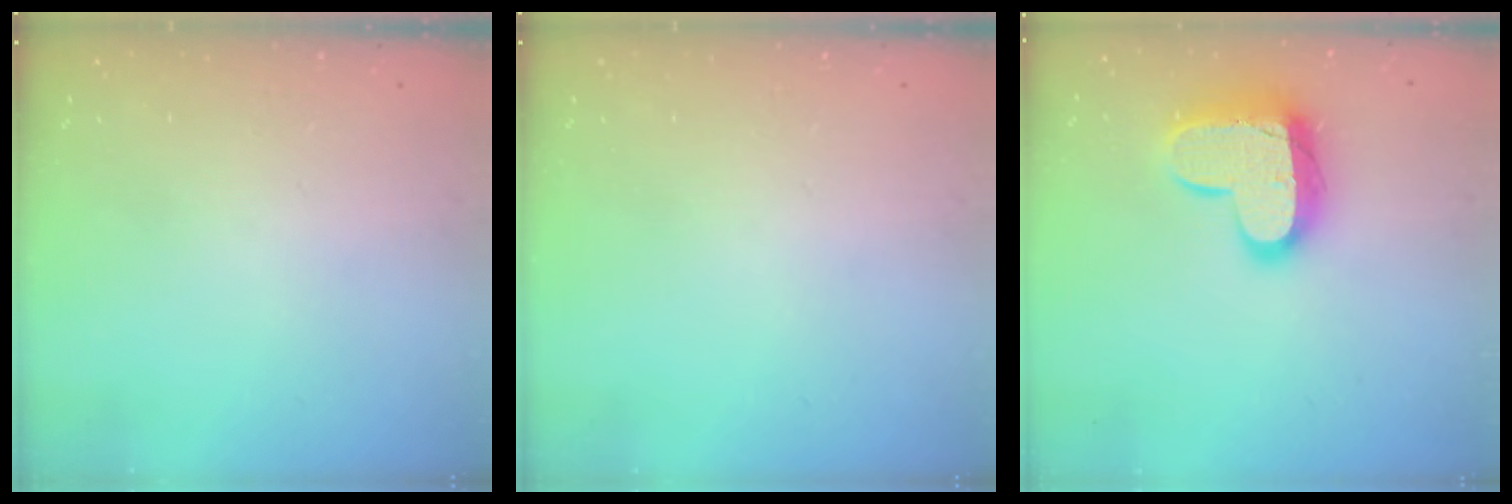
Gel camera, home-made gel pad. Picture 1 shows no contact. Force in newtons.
{"total": 0.0}
{"total": 16.7, "press": 16.6, "slide": 1.3}